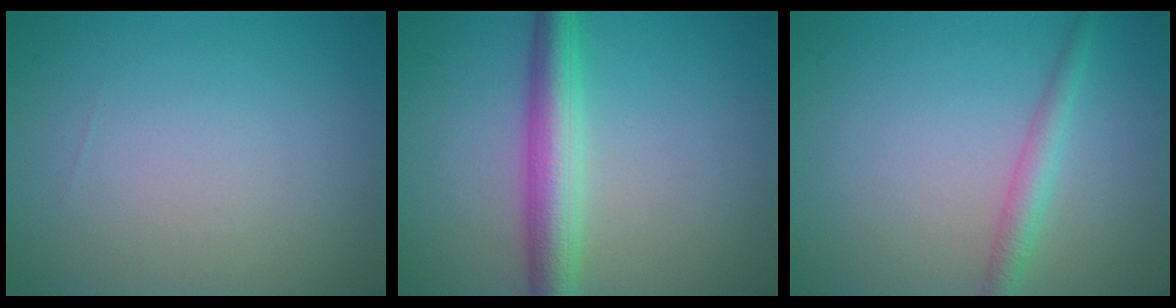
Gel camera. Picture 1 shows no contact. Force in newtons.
{"total": 4.9, "press": 4.9, "slide": 0.1}
{"total": 2.3, "press": 2.3, "slide": 0.1}